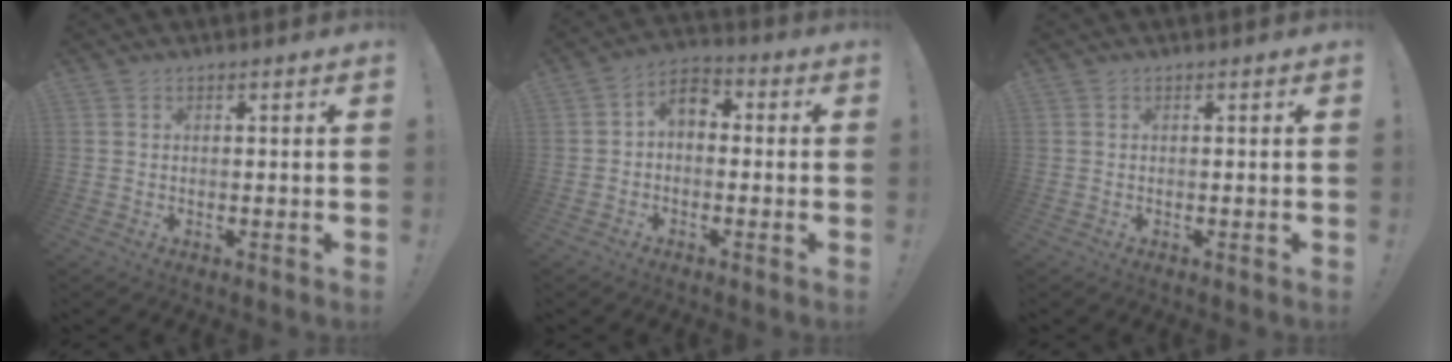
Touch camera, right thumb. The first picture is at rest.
{"total": 5.7, "force": [-0.5, 4.1, 4.0], "torque": [-0.072, 0.011, -0.006]}
{"total": 0.0}